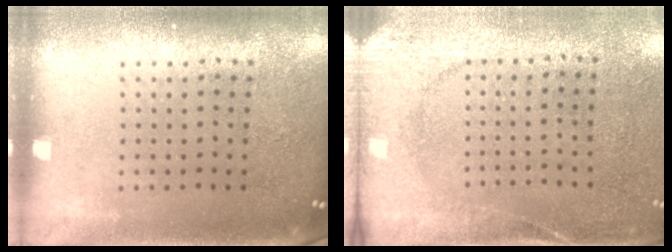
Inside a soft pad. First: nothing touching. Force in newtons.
{"total": 2.6, "press": 2.1, "slide": 1.6}